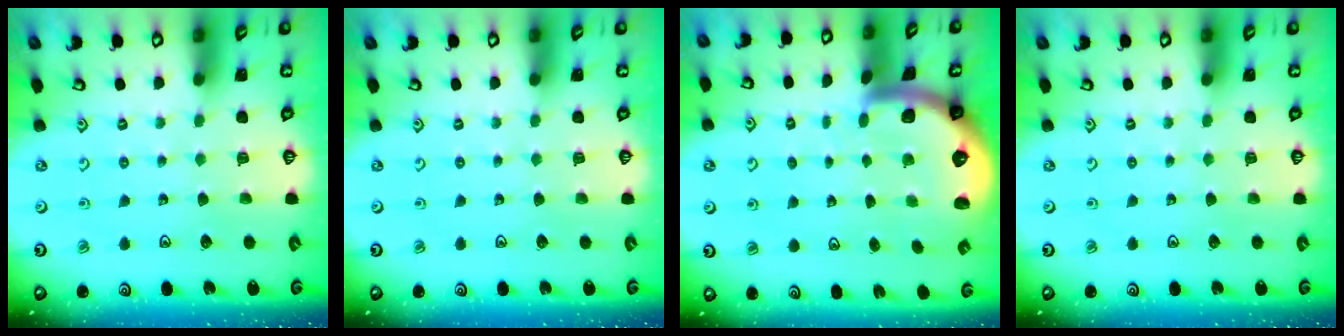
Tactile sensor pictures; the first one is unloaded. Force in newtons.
{"total": 0.0}
{"total": 2.5, "press": 2.5, "slide": 0.6}
{"total": 0.0}